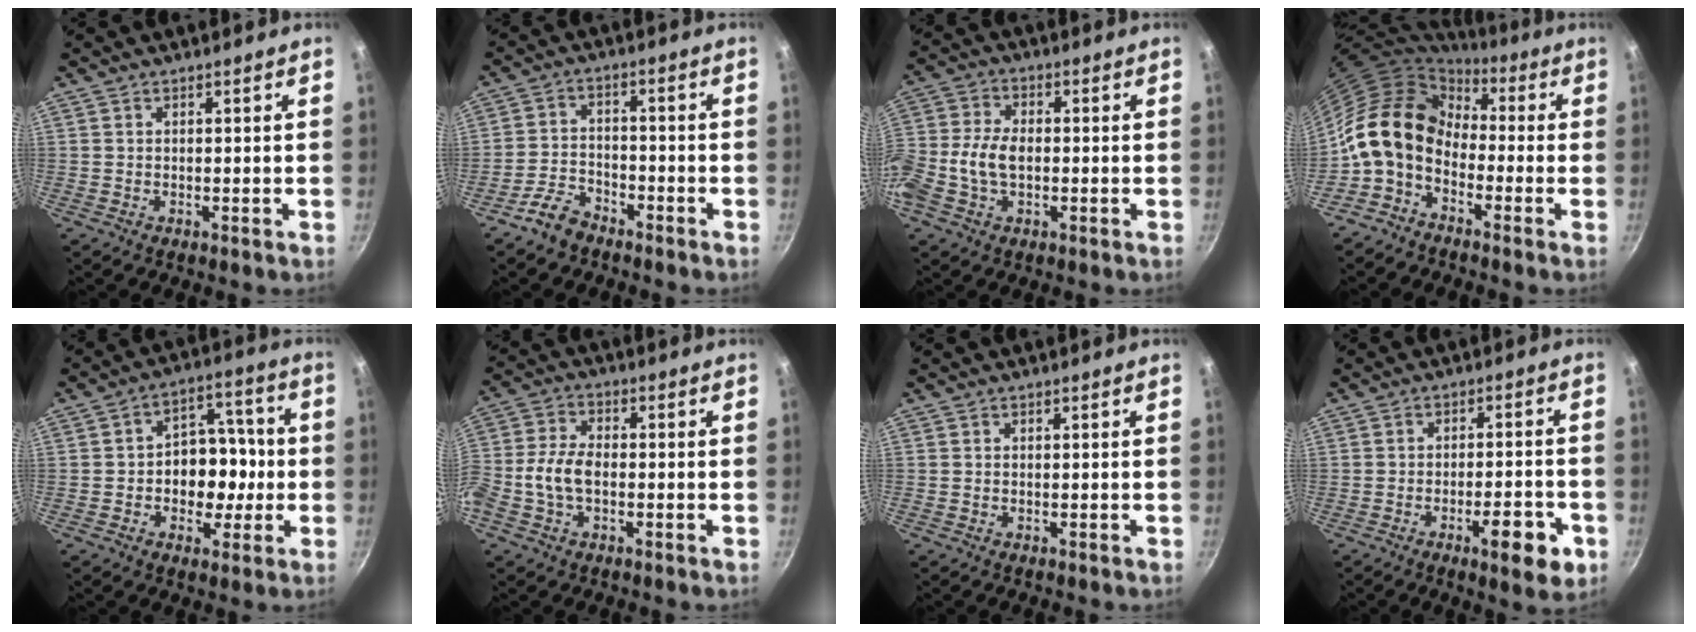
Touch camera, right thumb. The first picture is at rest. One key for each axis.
{"total": 5.4, "fx": -4.3, "fy": 2.7, "fz": 2.0, "tx": -0.034, "ty": 0.044, "tz": -0.085}
{"total": 9.7, "fx": -1.7, "fy": 6.1, "fz": 7.4, "tx": -0.155, "ty": 0.022, "tz": -0.047}
{"total": 12.7, "fx": -1.0, "fy": 9.2, "fz": 8.6, "tx": -0.142, "ty": 0.033, "tz": -0.039}
{"total": 11.6, "fx": -1.7, "fy": 8.7, "fz": 7.5, "tx": -0.047, "ty": 0.028, "tz": -0.033}
{"total": 7.7, "fx": -1.7, "fy": 4.6, "fz": 5.9, "tx": -0.121, "ty": 0.027, "tz": -0.045}
{"total": 0.0}
{"total": 9.3, "fx": -4.1, "fy": 3.0, "fz": 7.8, "tx": -0.087, "ty": 0.021, "tz": -0.052}